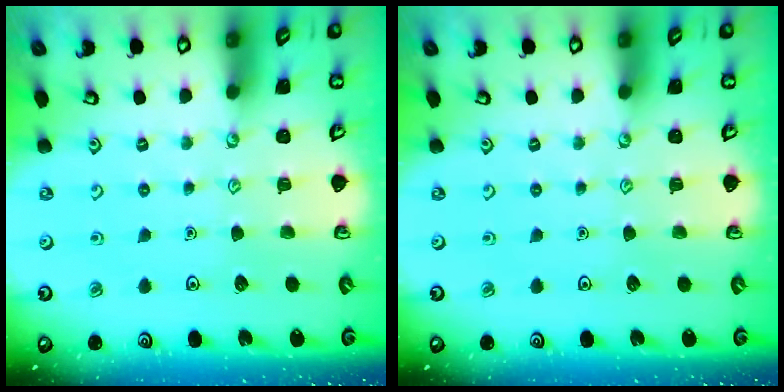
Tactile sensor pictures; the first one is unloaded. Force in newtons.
{"total": 0.0}